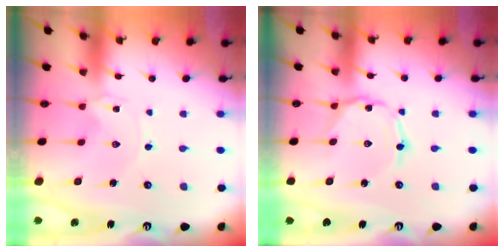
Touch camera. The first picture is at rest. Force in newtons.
{"total": 2.3, "press": 2.3, "slide": 0.3}